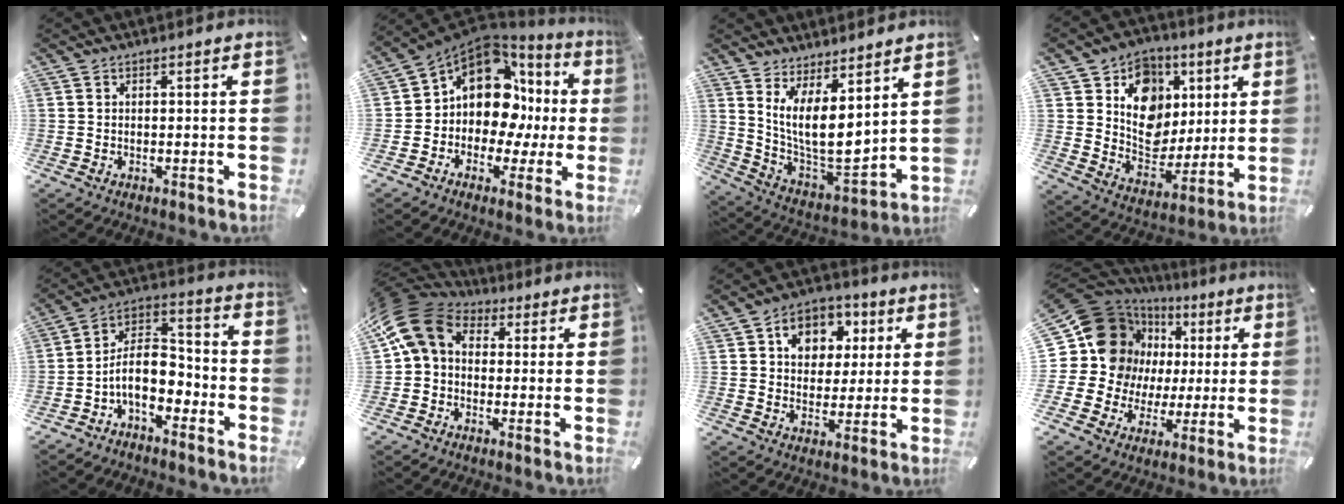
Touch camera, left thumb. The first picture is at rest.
{"total": 13.2, "force": [3.8, 9.9, 7.9], "torque": [-0.150, -0.046, 0.062]}
{"total": 11.4, "force": [5.4, 5.1, 8.6], "torque": [-0.177, -0.071, 0.106]}
{"total": 13.4, "force": [3.7, 12.1, 4.5], "torque": [-0.062, -0.026, 0.074]}
{"total": 10.6, "force": [-4.2, 6.6, 7.1], "torque": [-0.137, 0.008, -0.081]}
{"total": 12.7, "force": [2.2, 9.8, 7.8], "torque": [-0.158, 0.004, 0.040]}
{"total": 9.8, "force": [3.2, 8.3, 4.1], "torque": [-0.061, -0.008, 0.055]}
{"total": 19.9, "force": [4.9, 17.3, 8.4], "torque": [-0.148, -0.044, 0.113]}